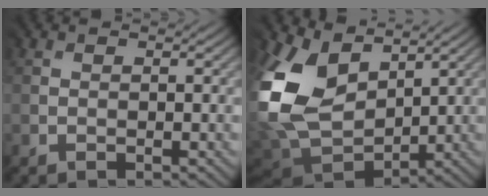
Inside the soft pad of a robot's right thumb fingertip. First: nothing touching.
{"total": 15.0, "force": [5.0, 11.0, 8.9], "torque": [-0.241, -0.001, 0.110]}